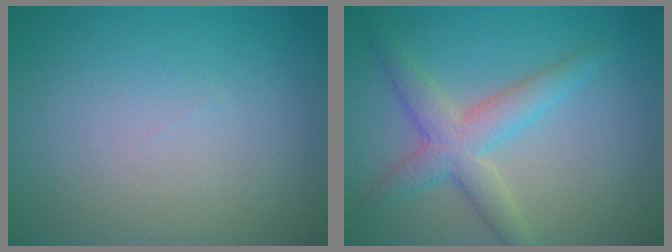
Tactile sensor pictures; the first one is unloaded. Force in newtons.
{"total": 4.2, "press": 4.2, "slide": 0.2}